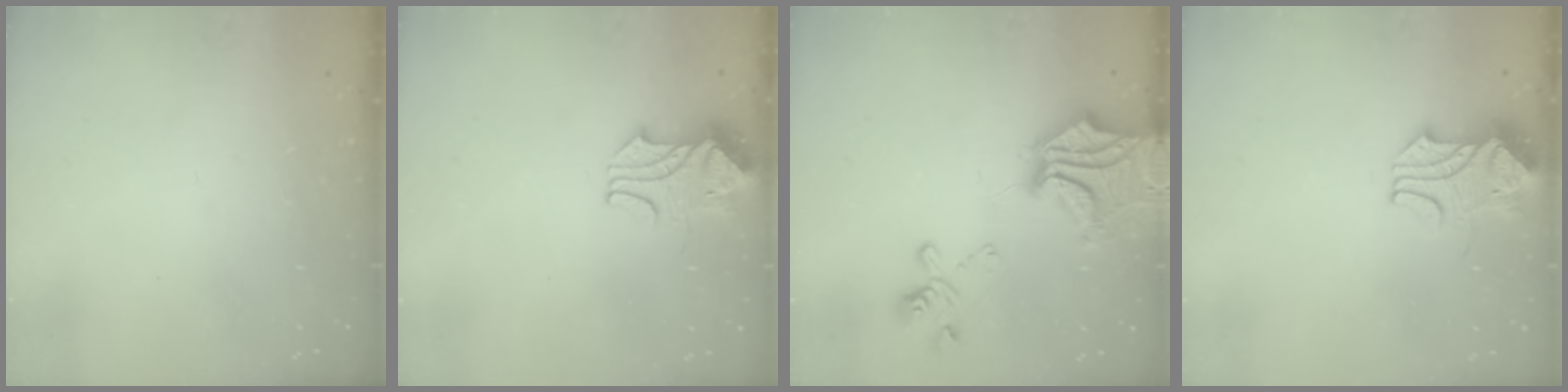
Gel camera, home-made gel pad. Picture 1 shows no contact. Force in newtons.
{"total": 2.2, "press": 2.0, "slide": 0.9}
{"total": 9.5, "press": 8.9, "slide": 3.2}
{"total": 2.4, "press": 2.2, "slide": 1.0}